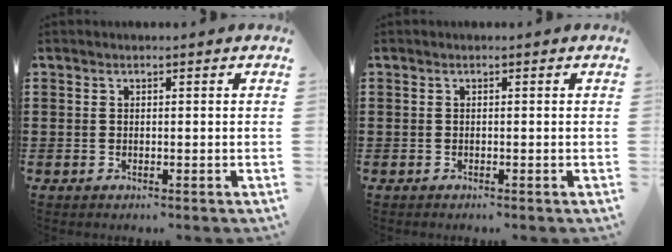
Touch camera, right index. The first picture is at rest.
{"total": 0.0}